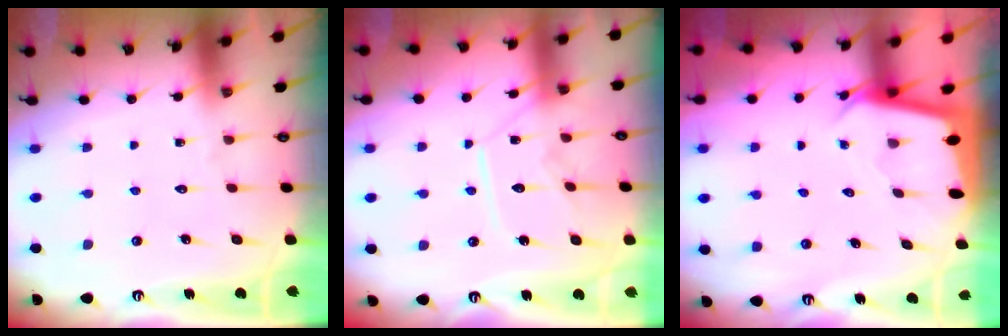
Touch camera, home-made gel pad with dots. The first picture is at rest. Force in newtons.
{"total": 10.4, "press": 10.3, "slide": 0.8}
{"total": 2.1, "press": 2.1, "slide": 0.0}